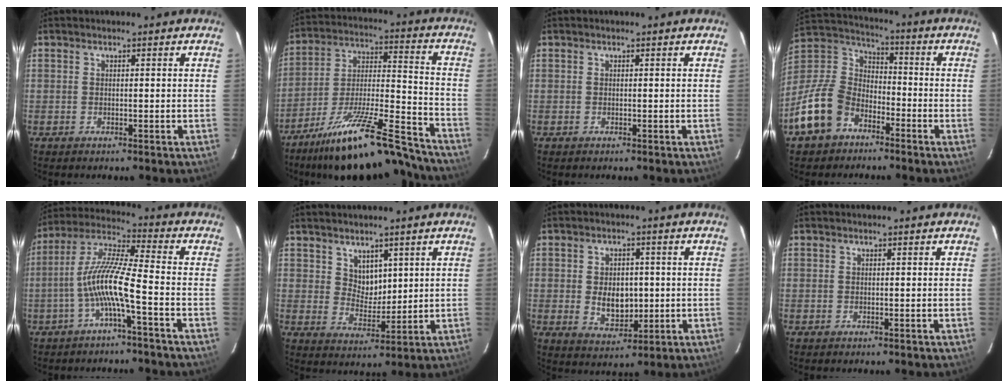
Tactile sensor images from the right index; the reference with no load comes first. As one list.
[{"total": 23.7, "force": [-19.9, 3.7, 12.2], "torque": [-0.208, -0.015, -0.309]}, {"total": 0.0}, {"total": 15.6, "force": [-8.7, 10.7, 7.2], "torque": [-0.178, 0.025, -0.159]}, {"total": 9.7, "force": [-3.7, 0.2, 9.0], "torque": [-0.194, 0.012, -0.072]}, {"total": 4.9, "force": [2.9, 3.5, 1.9], "torque": [-0.022, 0.001, 0.059]}, {"total": 7.3, "force": [-0.3, 5.0, 5.3], "torque": [-0.097, 0.000, 0.008]}, {"total": 0.0}]